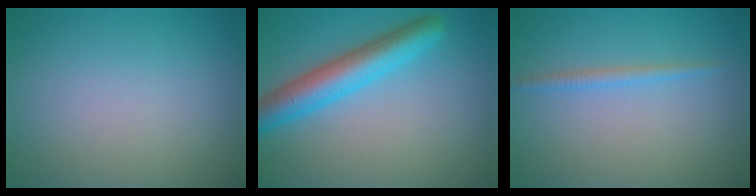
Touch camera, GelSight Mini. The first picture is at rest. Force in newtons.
{"total": 5.5, "press": 5.5, "slide": 0.2}
{"total": 1.3, "press": 1.3, "slide": 0.1}